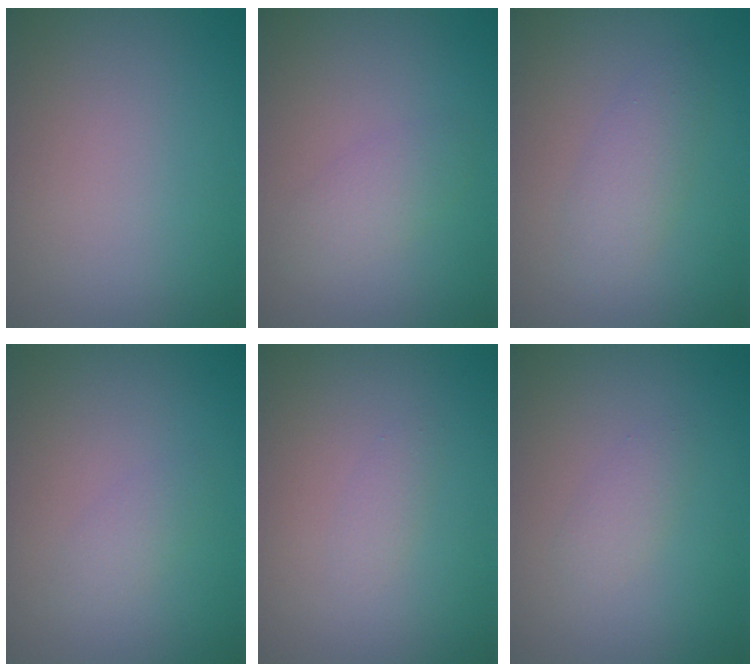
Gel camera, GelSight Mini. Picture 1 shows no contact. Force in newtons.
{"total": 2.0, "press": 2.0, "slide": 0.2}
{"total": 2.3, "press": 2.3, "slide": 0.1}
{"total": 1.3, "press": 1.3, "slide": 0.0}
{"total": 0.8, "press": 0.8, "slide": 0.0}
{"total": 1.3, "press": 1.3, "slide": 0.1}